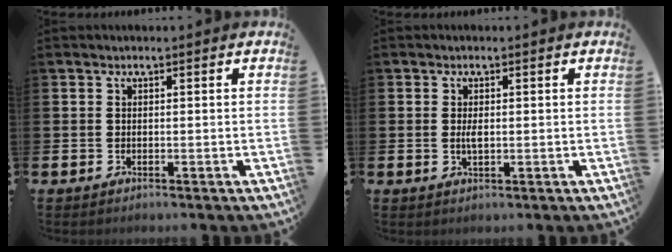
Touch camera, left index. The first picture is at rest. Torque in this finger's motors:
{"motor_torque": [0.59, 0.43, -0.04, 0.01]}